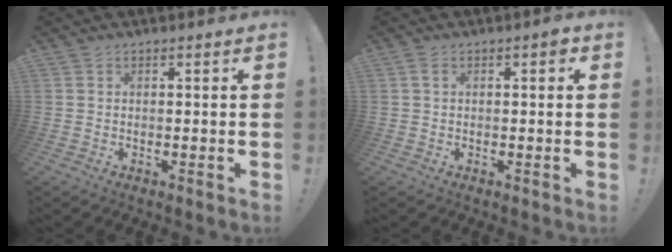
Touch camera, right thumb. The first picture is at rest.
{"total": 2.5, "force": [0.2, 1.2, 2.2], "torque": [-0.029, 0.003, 0.000]}